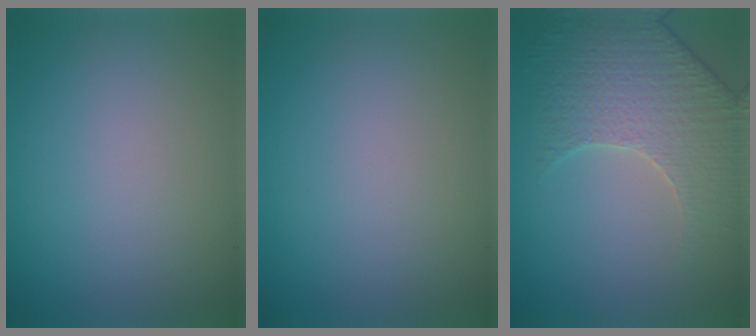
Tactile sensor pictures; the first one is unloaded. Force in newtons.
{"total": 0.0}
{"total": 4.7, "press": 4.6, "slide": 1.2}